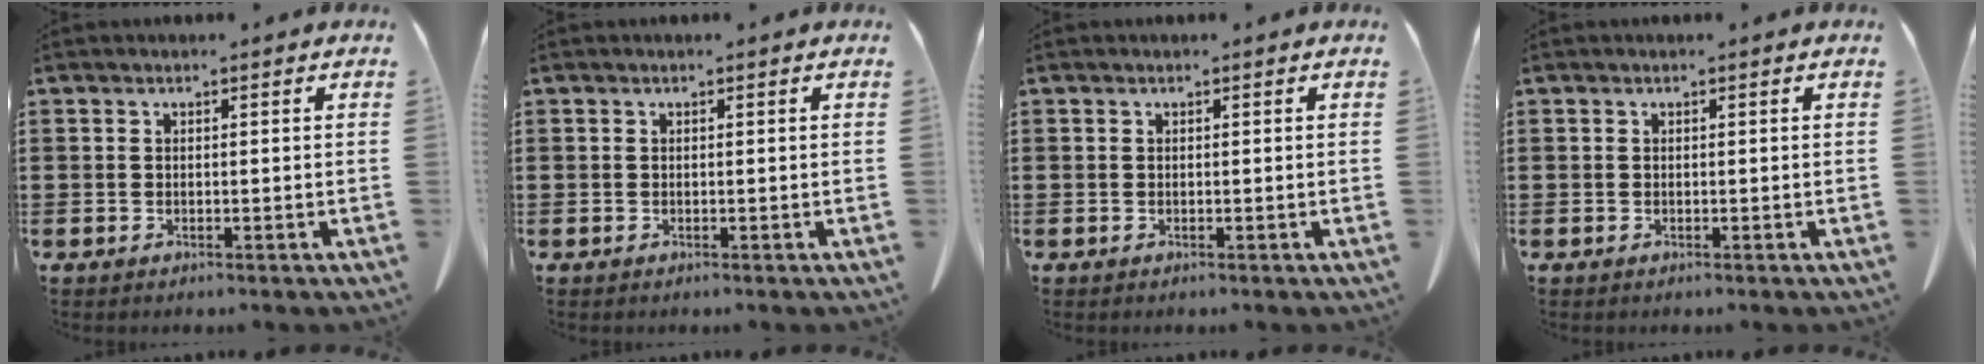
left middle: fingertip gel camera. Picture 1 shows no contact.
{"total": 0.0}
{"total": 0.0}
{"total": 0.0}